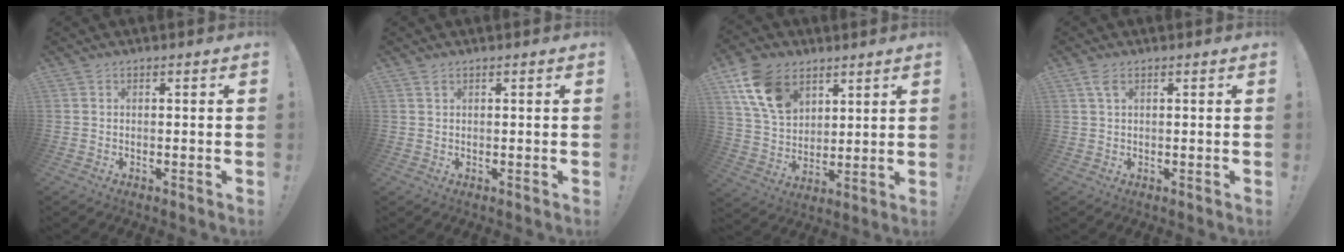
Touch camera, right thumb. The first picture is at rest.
{"total": 1.0, "force": [0.7, 0.5, 0.5], "torque": [-0.003, -0.003, 0.011]}
{"total": 15.3, "force": [8.2, 10.2, 8.1], "torque": [-0.139, -0.029, 0.162]}
{"total": 3.0, "force": [1.3, 1.3, 2.3], "torque": [-0.049, 0.003, 0.024]}